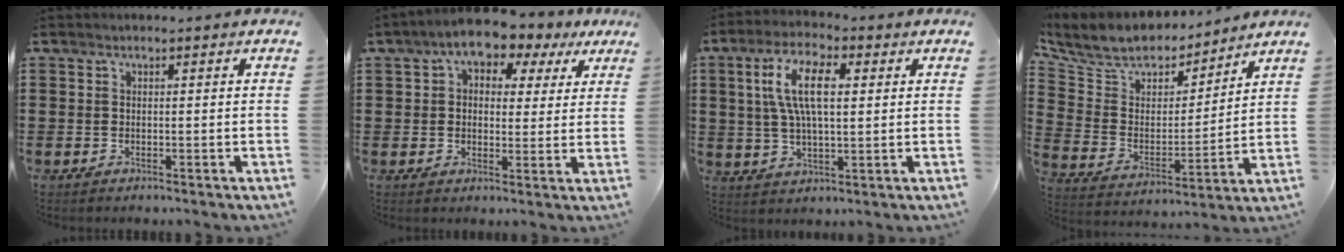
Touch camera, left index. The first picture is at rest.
{"total": 5.7, "force": [4.0, 2.8, 2.9], "torque": [-0.063, -0.009, 0.064]}
{"total": 9.6, "force": [2.2, 4.0, 8.5], "torque": [-0.181, 0.011, 0.032]}
{"total": 8.0, "force": [7.1, 3.3, 1.6], "torque": [-0.076, -0.047, 0.126]}